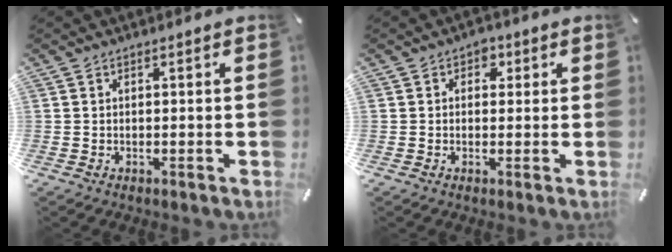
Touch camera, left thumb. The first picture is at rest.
{"total": 2.6, "force": [0.6, 2.2, 1.2], "torque": [-0.002, -0.001, 0.002]}